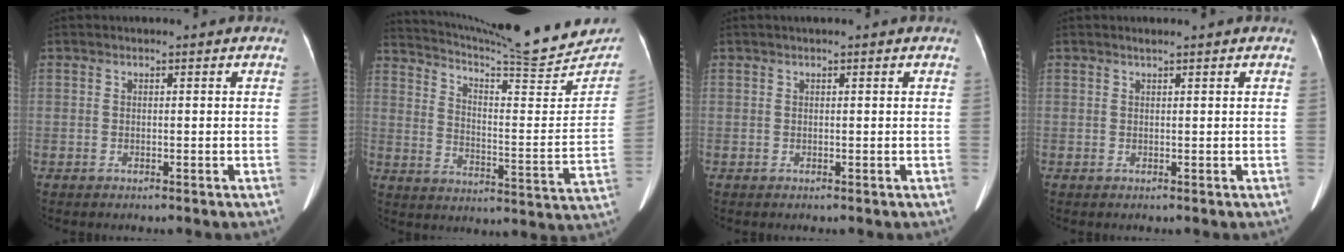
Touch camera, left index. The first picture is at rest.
{"total": 22.4, "force": [21.0, 1.2, 7.5], "torque": [-0.121, -0.069, 0.286]}
{"total": 1.1, "force": [0.9, 0.0, 0.7], "torque": [-0.009, 0.019, 0.016]}
{"total": 0.6, "force": [0.6, -0.1, 0.3], "torque": [-0.012, 0.002, 0.015]}